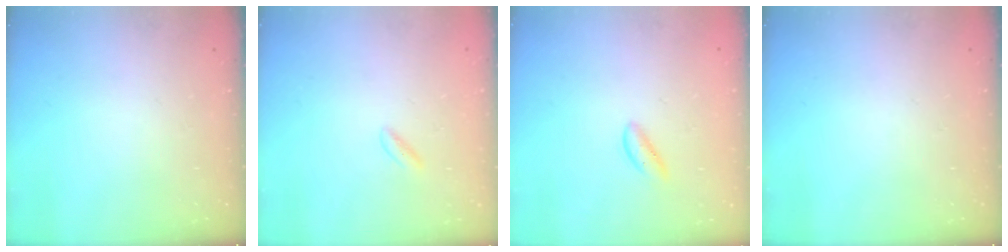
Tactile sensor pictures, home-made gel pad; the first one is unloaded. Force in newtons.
{"total": 1.3, "press": 1.0, "slide": 0.7}
{"total": 1.3, "press": 1.3, "slide": 0.3}
{"total": 0.0}